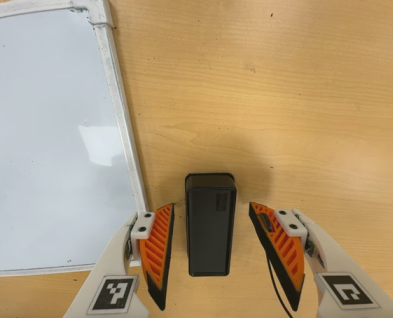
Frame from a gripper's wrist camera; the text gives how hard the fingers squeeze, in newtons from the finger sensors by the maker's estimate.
{"total": 0.0}